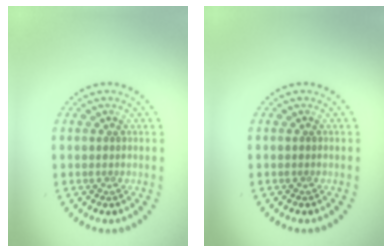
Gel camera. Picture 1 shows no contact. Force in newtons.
{"total": 0.0}